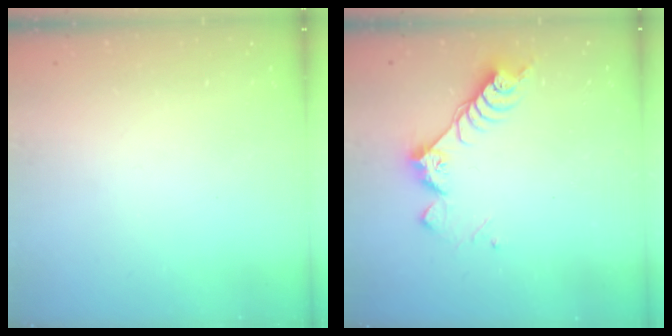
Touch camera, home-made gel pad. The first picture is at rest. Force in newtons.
{"total": 8.3, "press": 8.2, "slide": 0.7}